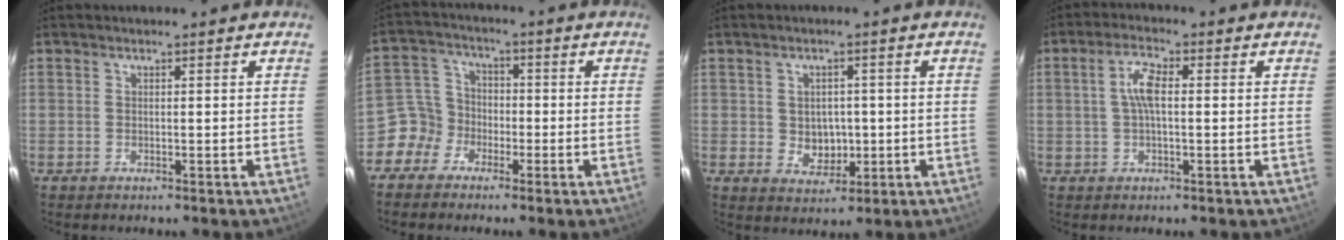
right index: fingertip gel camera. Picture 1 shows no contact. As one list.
[{"total": 6.2, "force": [-3.5, 5.1, 0.2], "torque": [-0.008, 0.029, -0.079]}, {"total": 4.8, "force": [-0.3, 4.2, 2.5], "torque": [-0.044, 0.005, 0.007]}, {"total": 4.7, "force": [0.3, 1.7, 4.4], "torque": [-0.089, 0.010, 0.006]}]